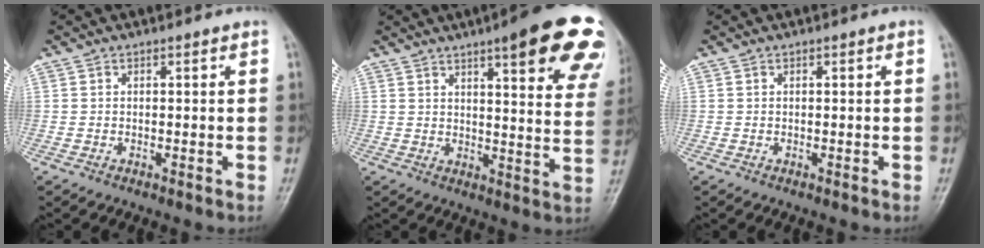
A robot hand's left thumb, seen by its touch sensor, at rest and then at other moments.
{"total": 21.3, "force": [12.7, 4.8, 16.4], "torque": [-0.180, -0.036, 0.145]}
{"total": 0.0}